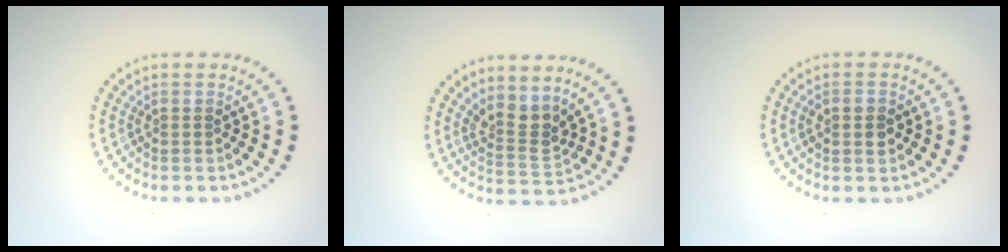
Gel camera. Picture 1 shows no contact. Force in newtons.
{"total": 2.8, "press": 2.1, "slide": 1.8}
{"total": 1.8, "press": 1.8, "slide": 0.1}